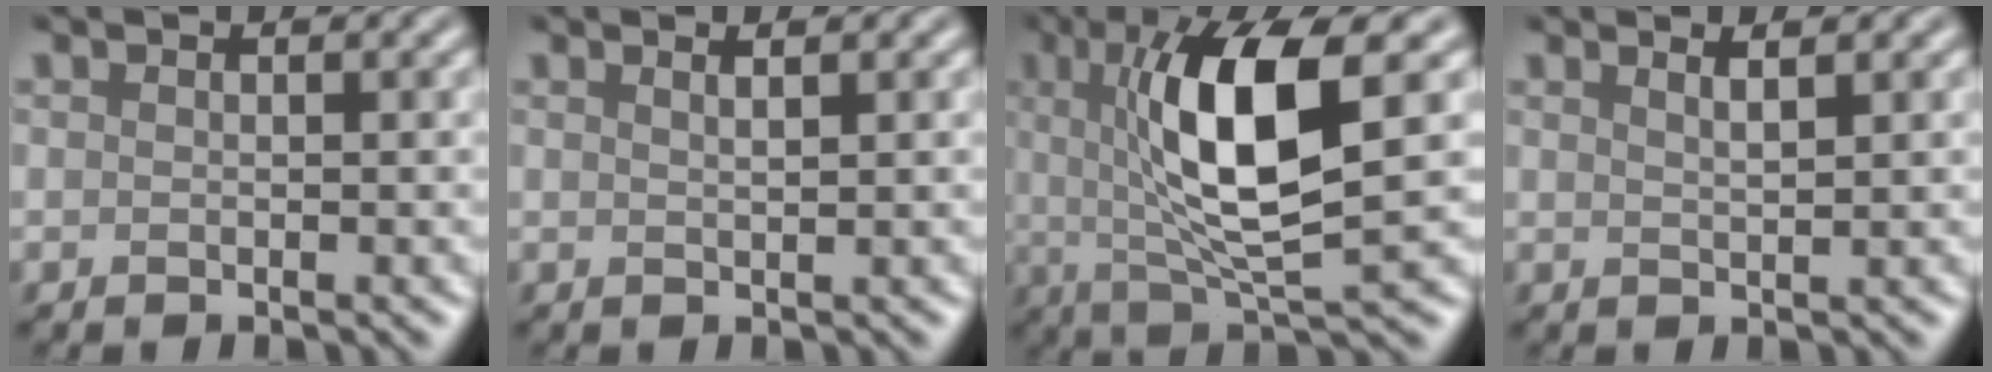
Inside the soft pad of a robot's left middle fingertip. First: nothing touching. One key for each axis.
{"total": 1.7, "fx": 1.0, "fy": 0.6, "fz": 1.2, "tx": -0.004, "ty": 0.003, "tz": 0.001}
{"total": 9.7, "fx": 1.8, "fy": 2.4, "fz": 9.3, "tx": -0.151, "ty": -0.003, "tz": 0.036}
{"total": 2.0, "fx": 1.3, "fy": 0.6, "fz": 1.4, "tx": -0.007, "ty": 0.008, "tz": 0.004}